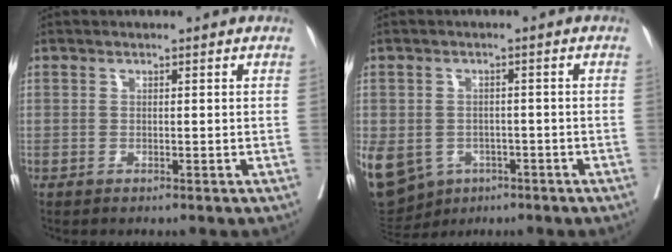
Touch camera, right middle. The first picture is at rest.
{"total": 26.4, "force": [-10.6, 21.4, 11.3], "torque": [-0.398, -0.018, -0.146]}